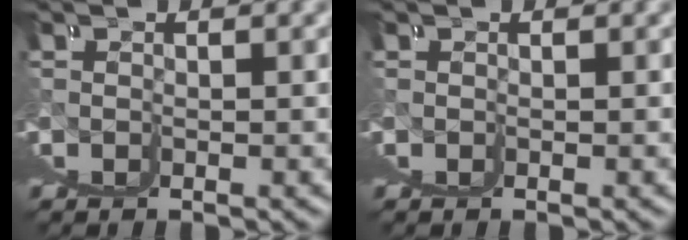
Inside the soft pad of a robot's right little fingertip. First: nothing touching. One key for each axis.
{"total": 0.0}